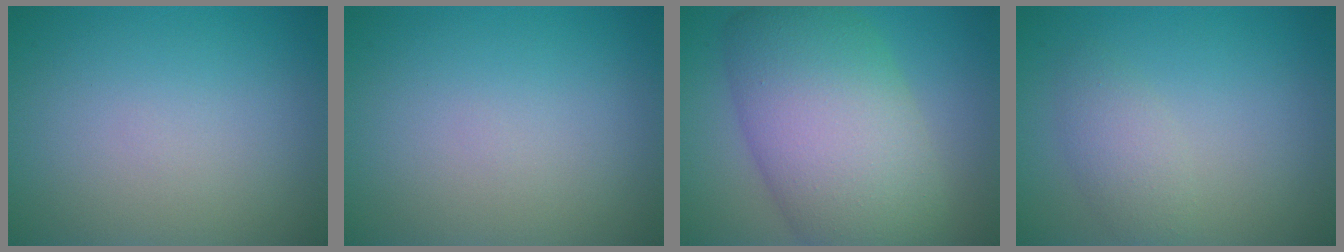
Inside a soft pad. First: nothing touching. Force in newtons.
{"total": 0.0}
{"total": 11.8, "press": 11.8, "slide": 0.4}
{"total": 2.2, "press": 2.2, "slide": 0.1}